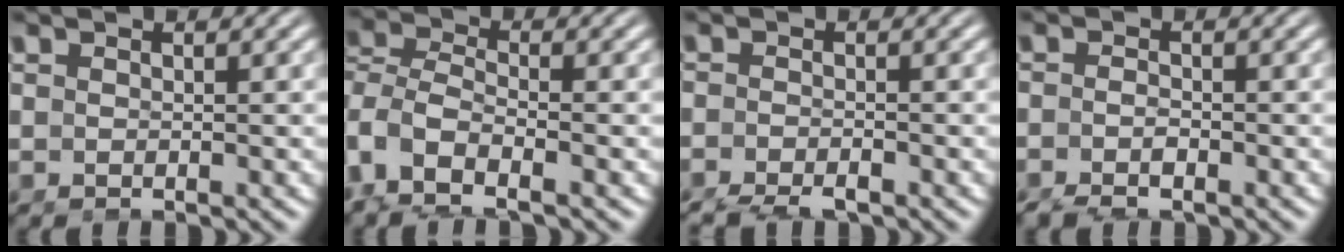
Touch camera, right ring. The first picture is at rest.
{"total": 8.5, "force": [-2.6, 7.0, 4.2], "torque": [-0.132, -0.041, -0.037]}
{"total": 3.0, "force": [-2.6, 1.1, 1.2], "torque": [-0.022, -0.013, -0.040]}
{"total": 3.0, "force": [-2.2, 1.6, 1.3], "torque": [-0.034, -0.011, -0.035]}